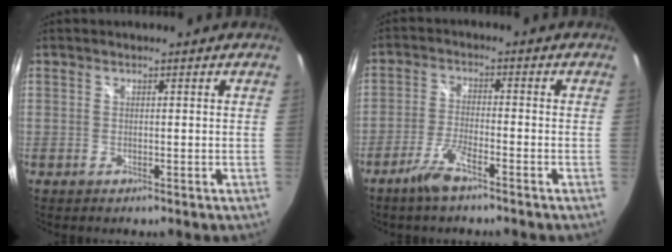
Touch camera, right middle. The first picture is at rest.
{"total": 5.9, "force": [-4.3, 0.8, 3.9], "torque": [-0.094, -0.004, -0.084]}